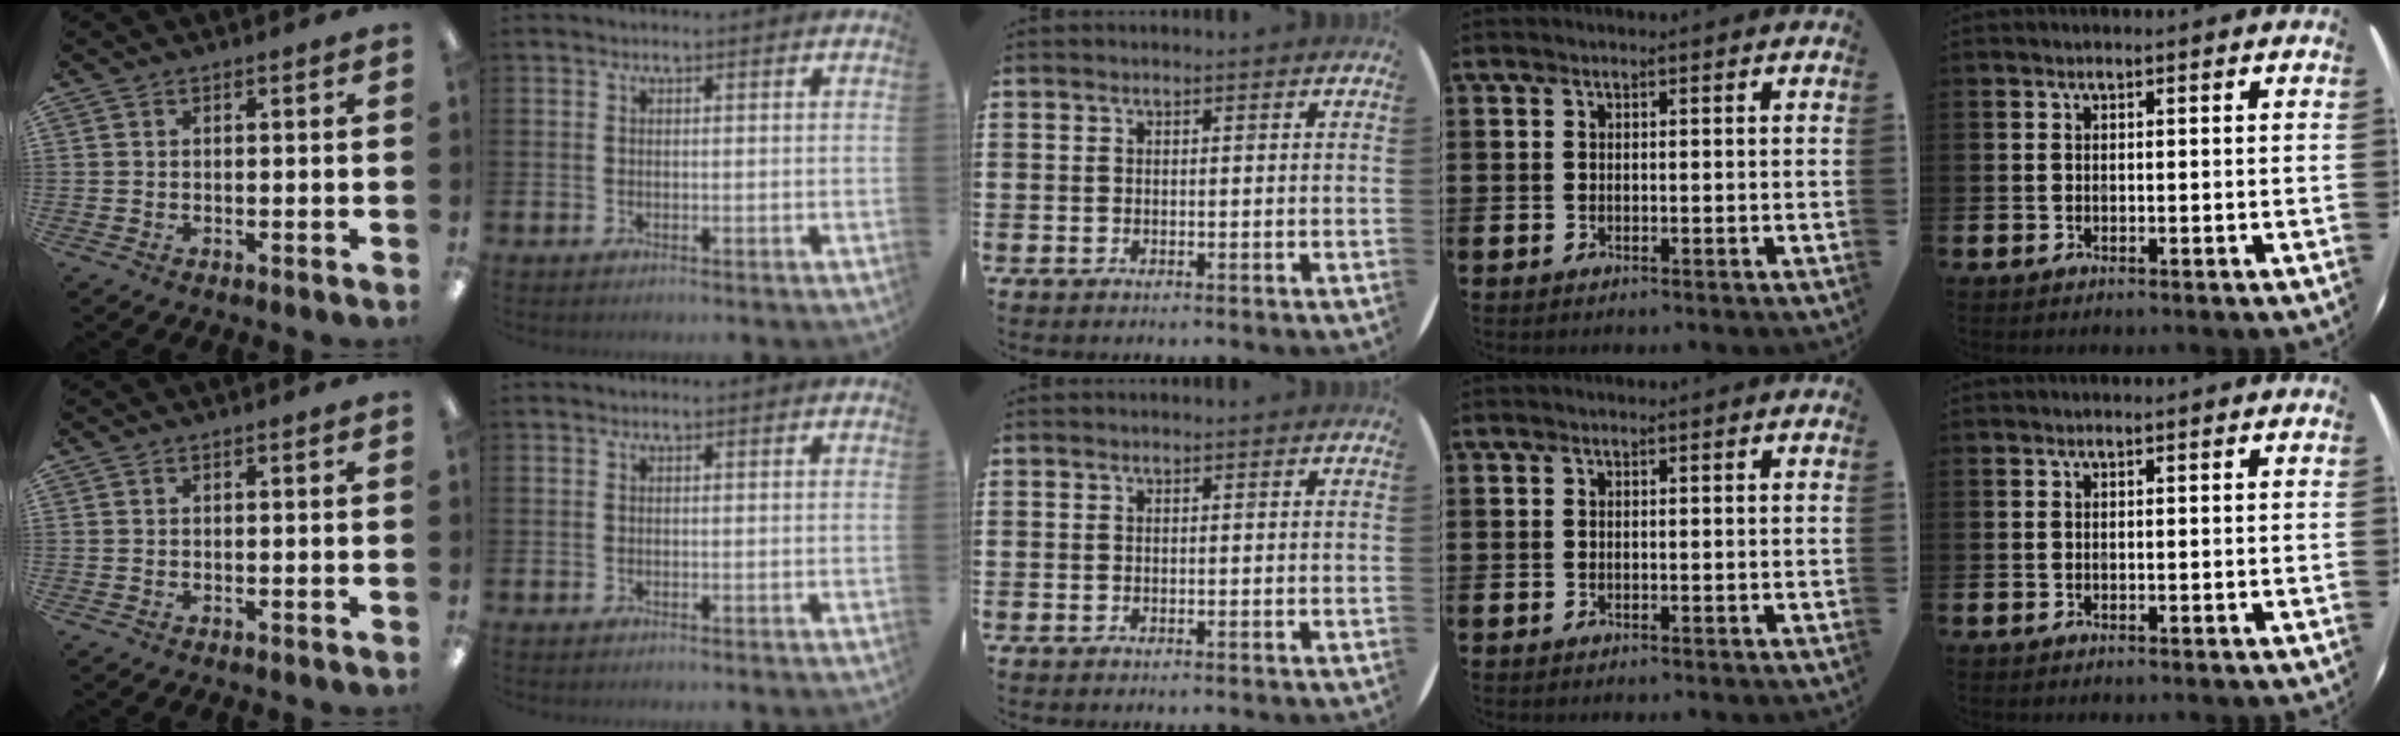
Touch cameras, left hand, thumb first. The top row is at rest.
{}